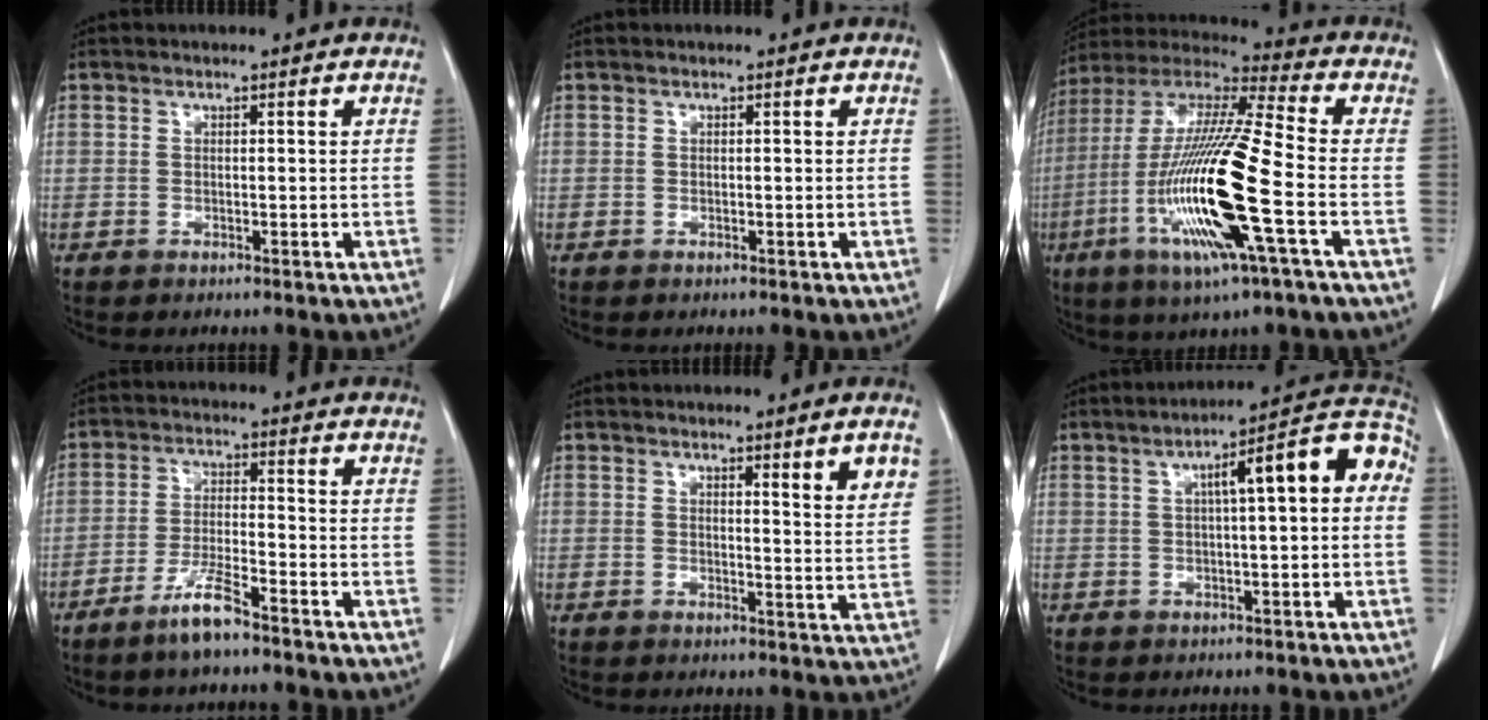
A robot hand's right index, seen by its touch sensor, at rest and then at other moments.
{"total": 0.0}
{"total": 21.0, "force": [-6.0, 1.0, 20.1], "torque": [-0.432, -0.027, -0.121]}
{"total": 6.0, "force": [-4.4, 0.3, 4.0], "torque": [-0.082, -0.009, -0.087]}
{"total": 5.2, "force": [2.8, 0.0, 4.3], "torque": [-0.050, -0.018, 0.036]}
{"total": 11.6, "force": [2.1, 2.0, 11.2], "torque": [-0.152, 0.045, 0.021]}